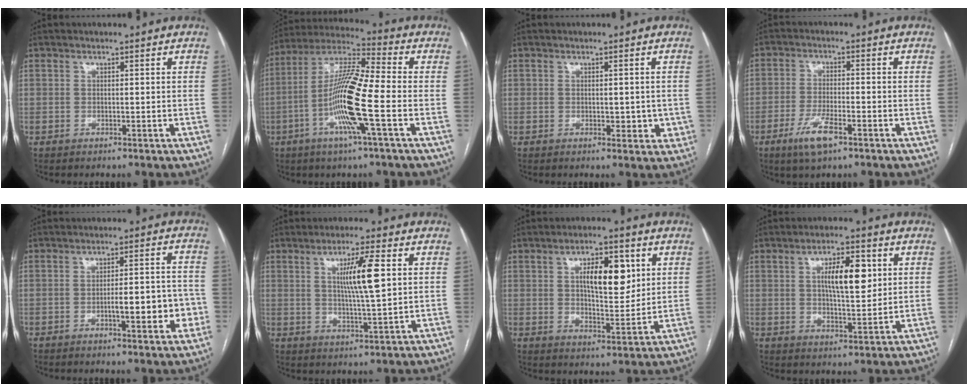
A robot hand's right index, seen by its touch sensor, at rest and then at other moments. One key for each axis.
{"total": 14.2, "fx": -3.8, "fy": 0.2, "fz": 13.7, "tx": -0.272, "ty": -0.003, "tz": -0.082}
{"total": 3.0, "fx": -0.1, "fy": 2.1, "fz": 2.2, "tx": -0.020, "ty": 0.004, "tz": 0.005}
{"total": 5.9, "fx": -3.4, "fy": 1.4, "fz": 4.6, "tx": -0.094, "ty": -0.006, "tz": -0.059}
{"total": 7.9, "fx": -2.5, "fy": 1.7, "fz": 7.4, "tx": -0.097, "ty": 0.017, "tz": -0.030}
{"total": 8.0, "fx": 2.0, "fy": 0.1, "fz": 7.8, "tx": -0.138, "ty": -0.004, "tz": 0.035}
{"total": 9.5, "fx": 3.0, "fy": 3.6, "fz": 8.3, "tx": -0.130, "ty": 0.006, "tz": 0.053}
{"total": 8.6, "fx": 2.3, "fy": 2.5, "fz": 7.9, "tx": -0.130, "ty": 0.007, "tz": 0.041}